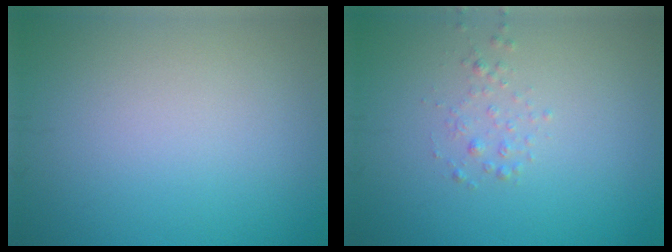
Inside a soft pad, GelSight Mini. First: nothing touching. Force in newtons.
{"total": 0.9, "press": 0.9, "slide": 0.0}